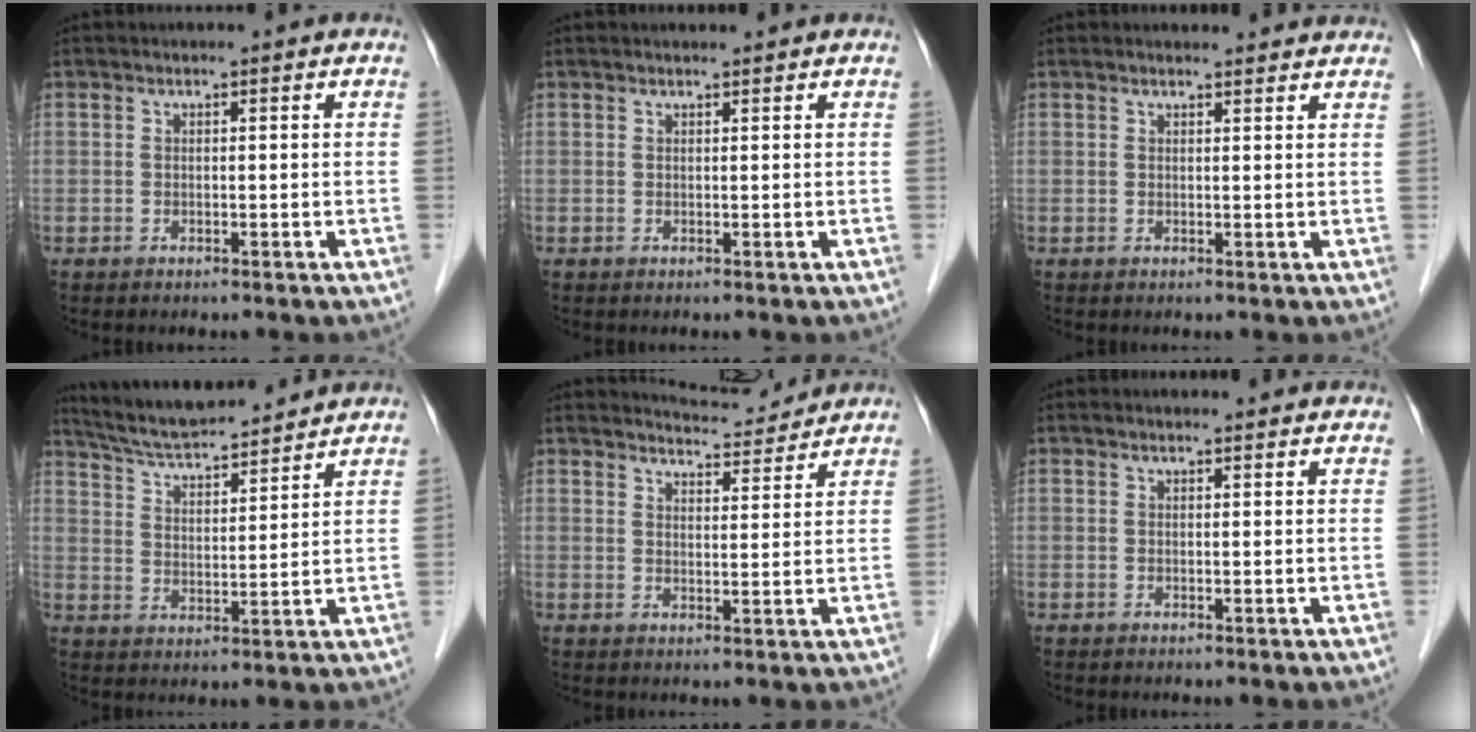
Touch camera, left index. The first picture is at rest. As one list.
[{"total": 1.3, "force": [1.2, 0.1, 0.4], "torque": [-0.007, 0.009, 0.020]}, {"total": 5.1, "force": [4.9, 1.0, 0.9], "torque": [-0.009, 0.012, 0.048]}, {"total": 14.1, "force": [13.1, 1.6, 5.0], "torque": [-0.093, 0.020, 0.213]}, {"total": 6.1, "force": [6.1, 0.4, -0.1], "torque": [-0.007, 0.003, 0.083]}, {"total": 3.9, "force": [3.8, 0.6, 0.8], "torque": [-0.012, 0.014, 0.038]}]